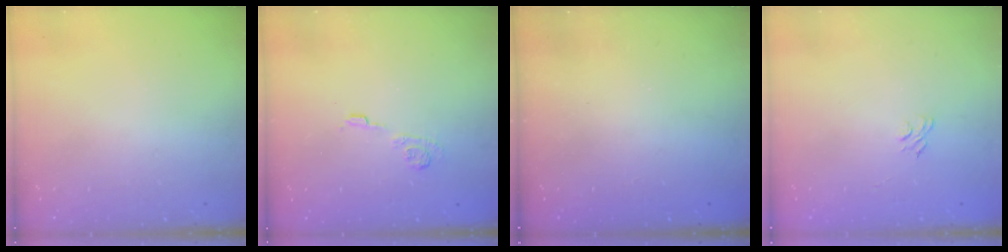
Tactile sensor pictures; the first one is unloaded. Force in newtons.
{"total": 5.2, "press": 5.1, "slide": 0.9}
{"total": 2.3, "press": 2.2, "slide": 0.8}
{"total": 4.2, "press": 4.0, "slide": 1.1}